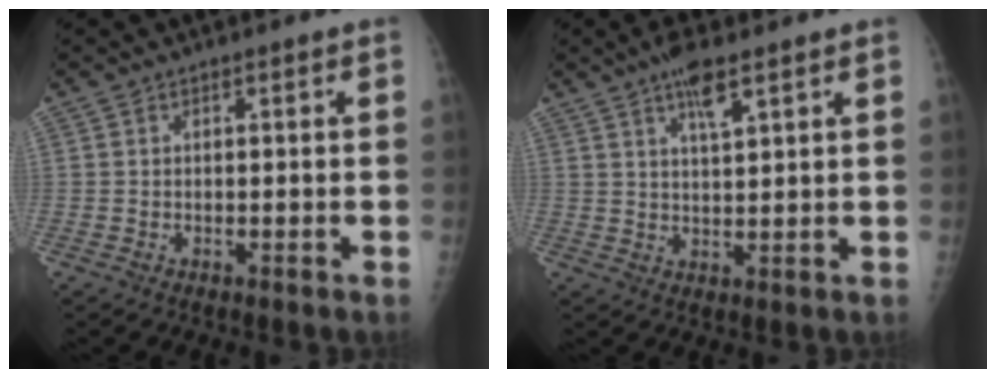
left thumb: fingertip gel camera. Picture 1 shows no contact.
{"total": 5.6, "force": [3.4, 1.3, 4.2], "torque": [-0.073, -0.013, 0.060]}